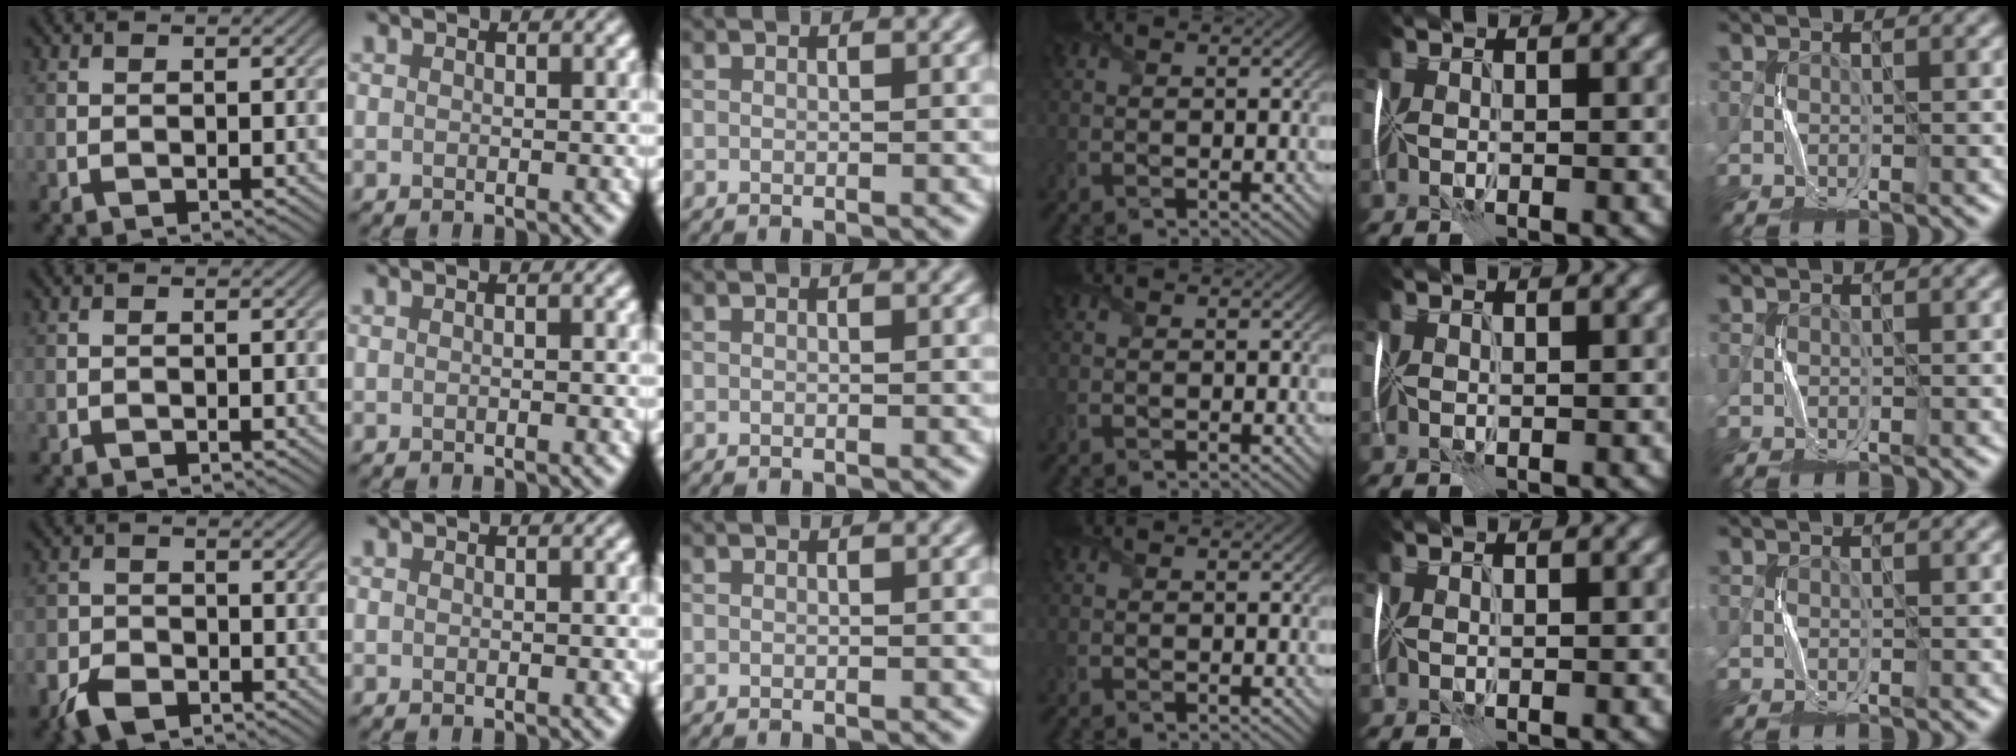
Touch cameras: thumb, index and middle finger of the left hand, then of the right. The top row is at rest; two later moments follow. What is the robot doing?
{"motion": "fold", "object": "plastic wrap"}